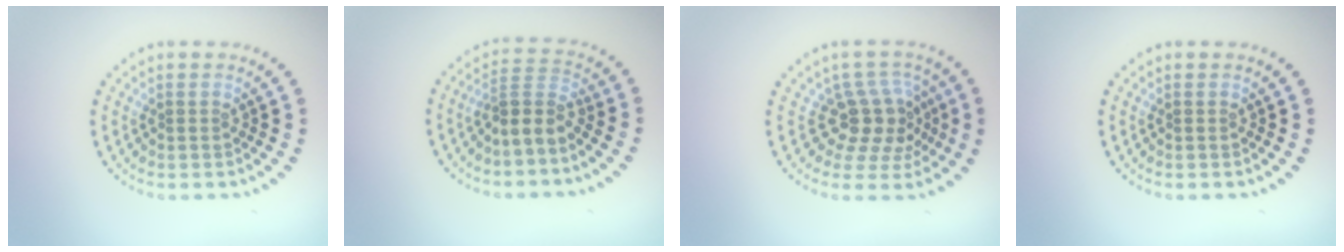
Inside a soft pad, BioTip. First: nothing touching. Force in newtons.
{"total": 2.9, "press": 2.1, "slide": 2.0}
{"total": 3.9, "press": 3.2, "slide": 2.3}
{"total": 0.0}